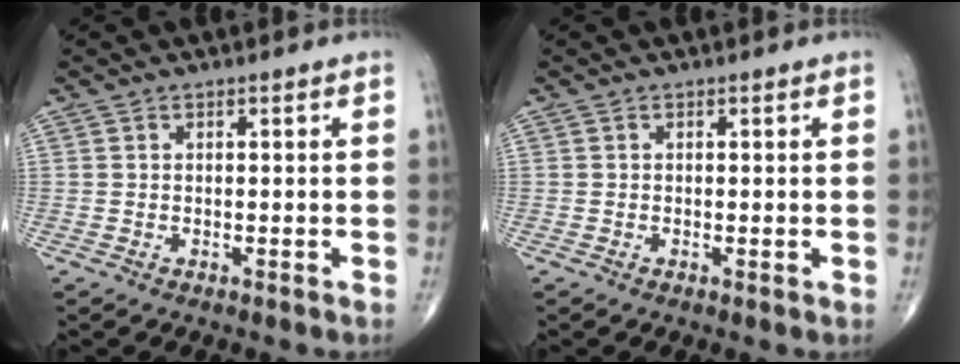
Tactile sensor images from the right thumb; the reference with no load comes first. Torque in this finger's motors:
{"motor_torque": [0.05, 0.07, -0.28, -0.29, 0.03]}